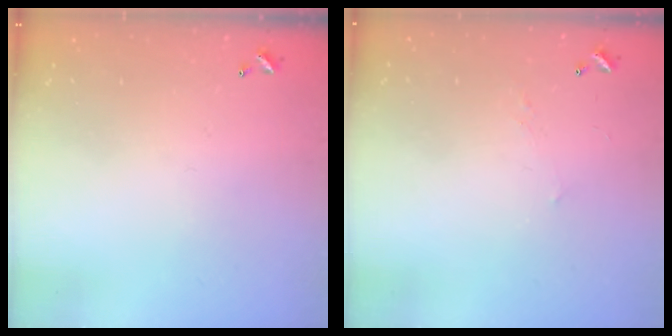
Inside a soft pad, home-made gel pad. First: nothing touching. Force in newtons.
{"total": 2.9, "press": 2.8, "slide": 0.4}